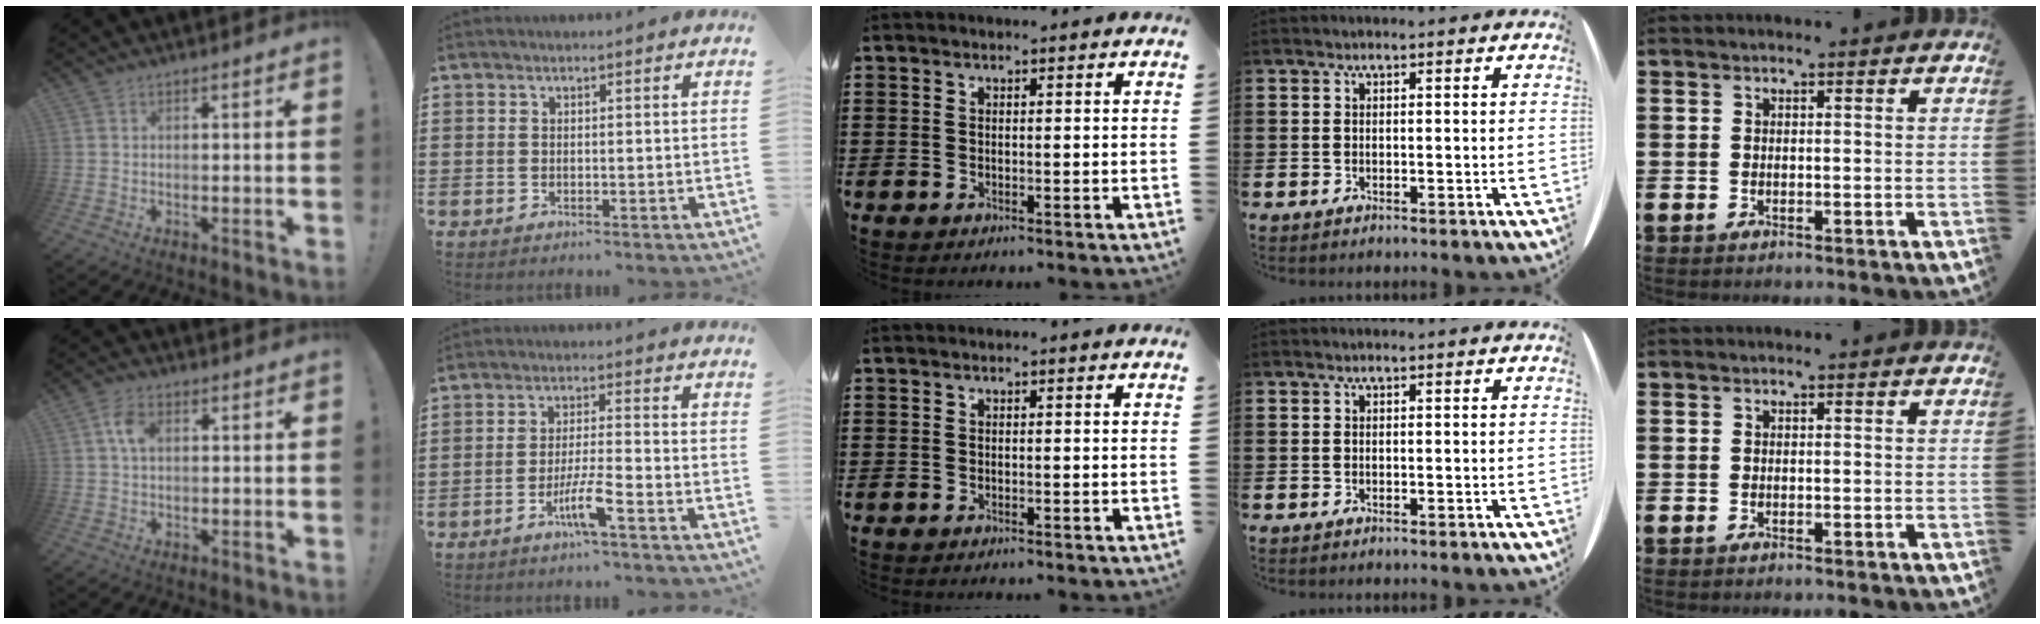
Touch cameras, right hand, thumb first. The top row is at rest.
{"thumb": {"total": 5.2, "force": [1.1, 3.3, 3.9], "torque": [-0.061, 0.005, 0.018]}, "index": {"total": 5.5, "force": [-3.1, 0.1, 4.5], "torque": [-0.096, -0.014, -0.059]}}